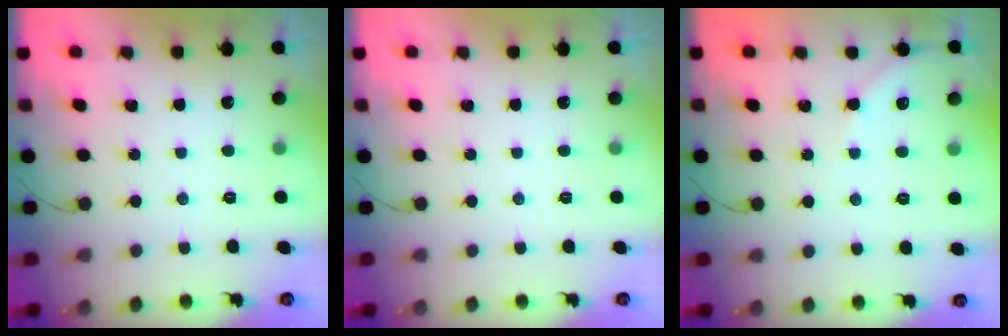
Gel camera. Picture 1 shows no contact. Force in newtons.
{"total": 0.0}
{"total": 3.0, "press": 3.0, "slide": 0.6}